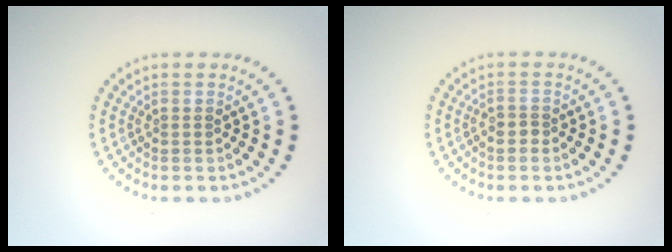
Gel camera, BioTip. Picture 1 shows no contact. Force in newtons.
{"total": 1.4, "press": 1.2, "slide": 0.8}